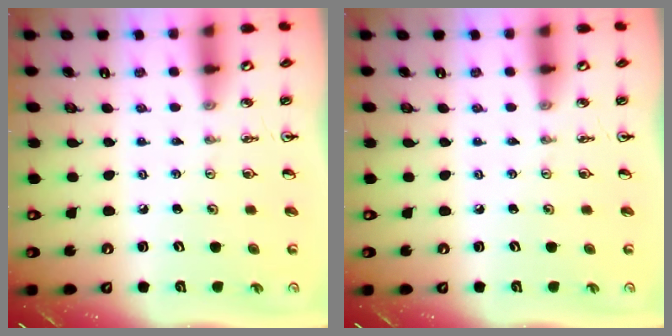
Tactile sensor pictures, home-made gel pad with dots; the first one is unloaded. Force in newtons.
{"total": 0.0}